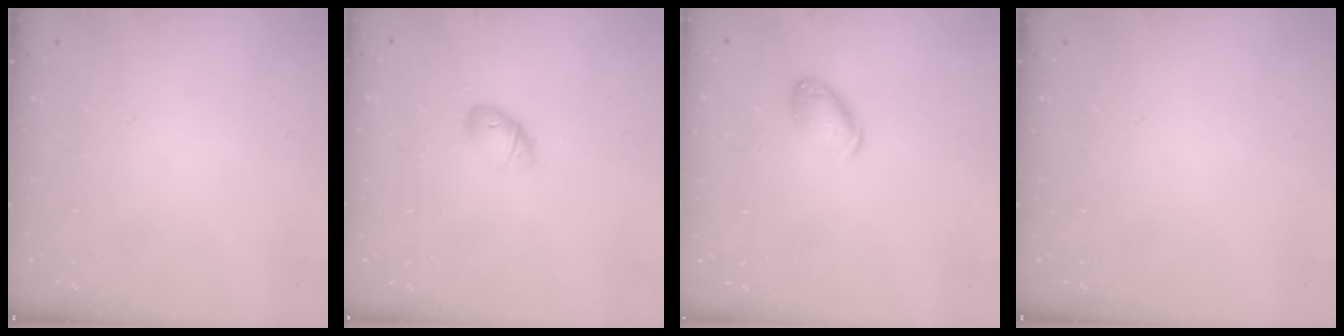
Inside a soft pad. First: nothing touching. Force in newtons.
{"total": 5.6, "press": 5.4, "slide": 1.6}
{"total": 8.4, "press": 8.3, "slide": 1.1}
{"total": 0.0}